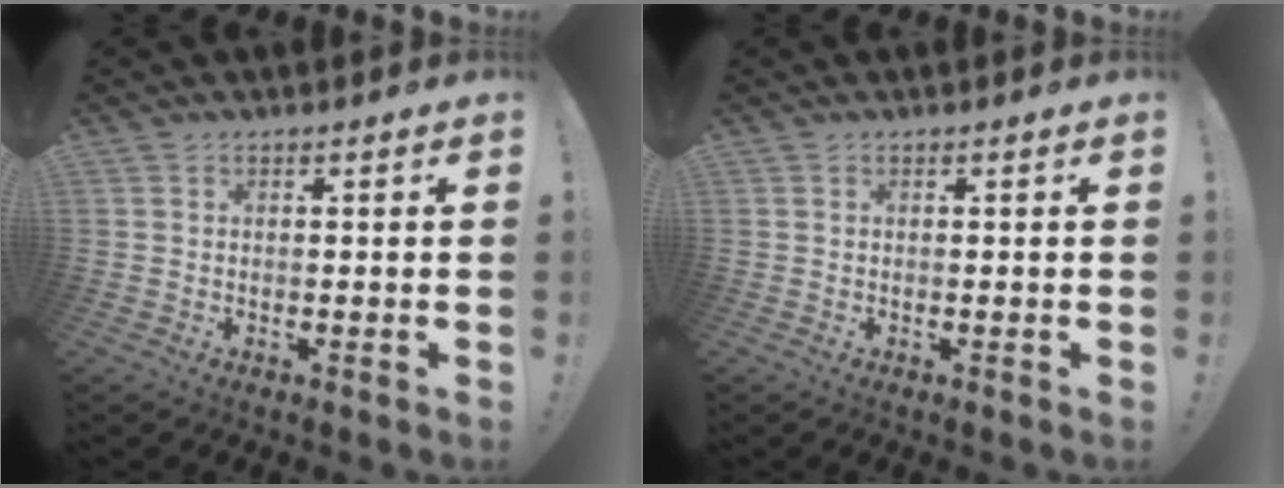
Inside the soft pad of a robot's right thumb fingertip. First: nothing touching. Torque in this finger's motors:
{"motor_torque": [0.00, 0.00, 0.00, 0.00, 0.06]}